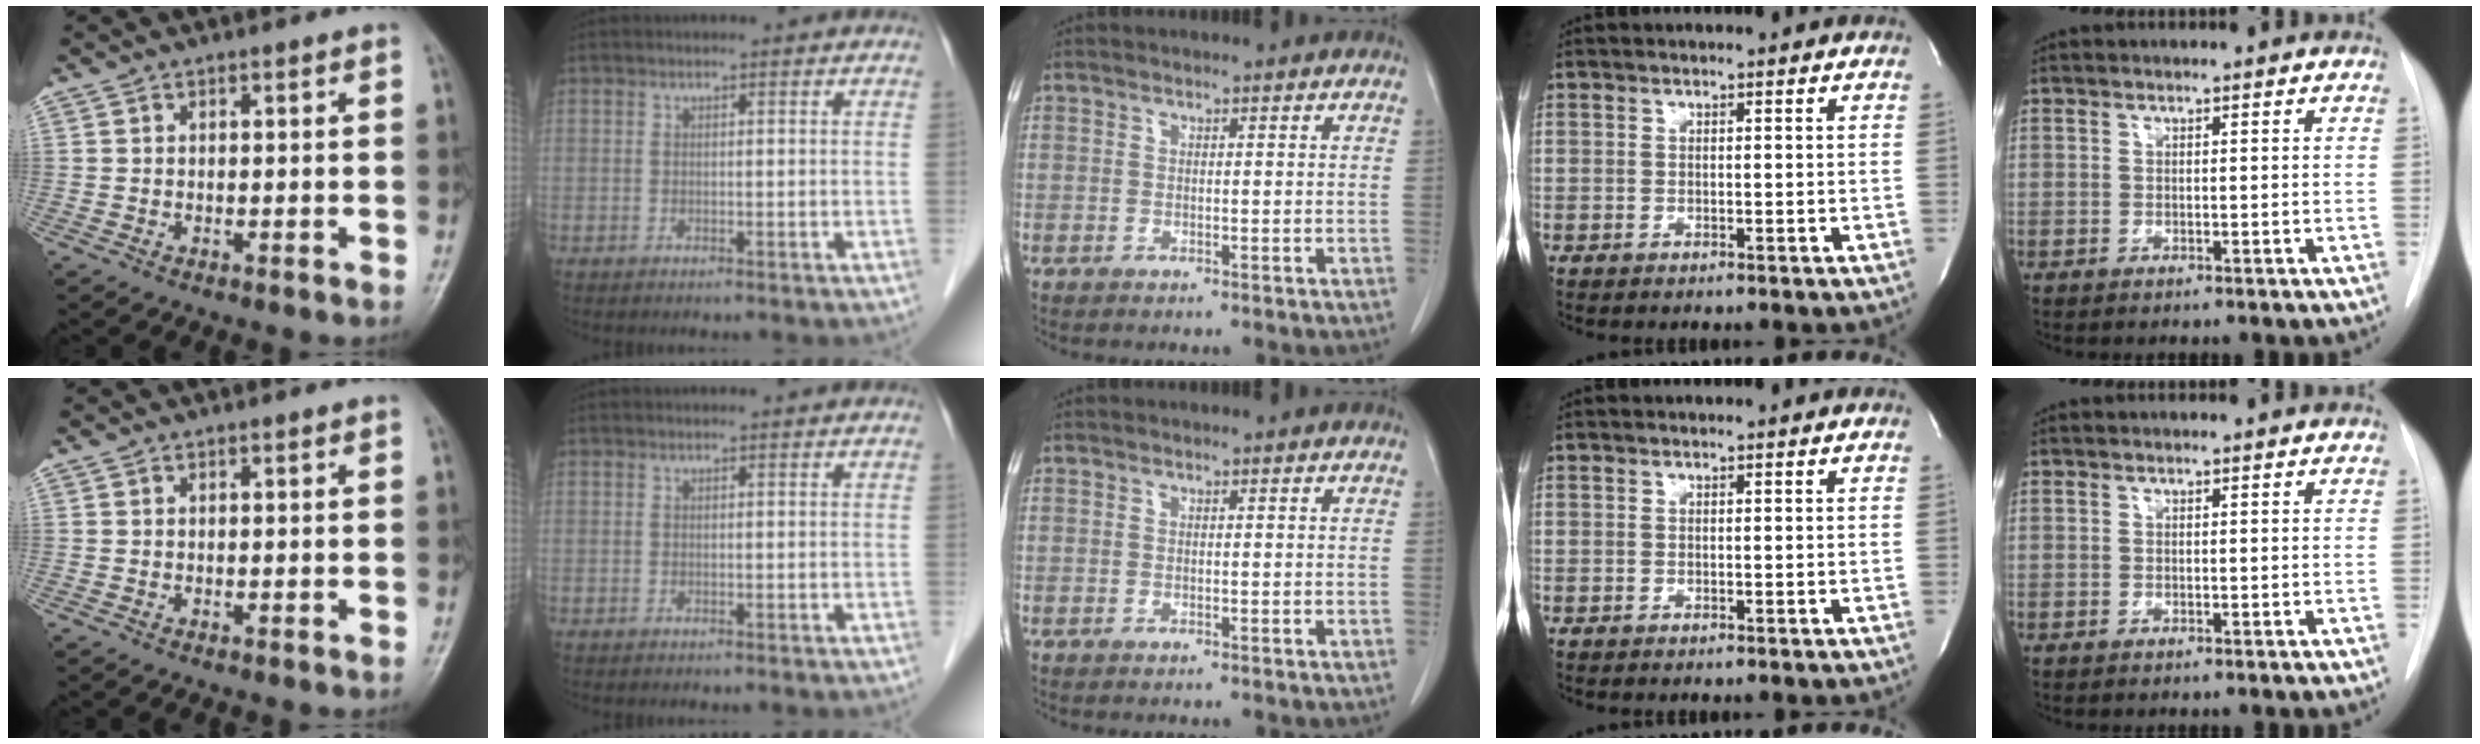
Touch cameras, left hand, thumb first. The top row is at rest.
{}